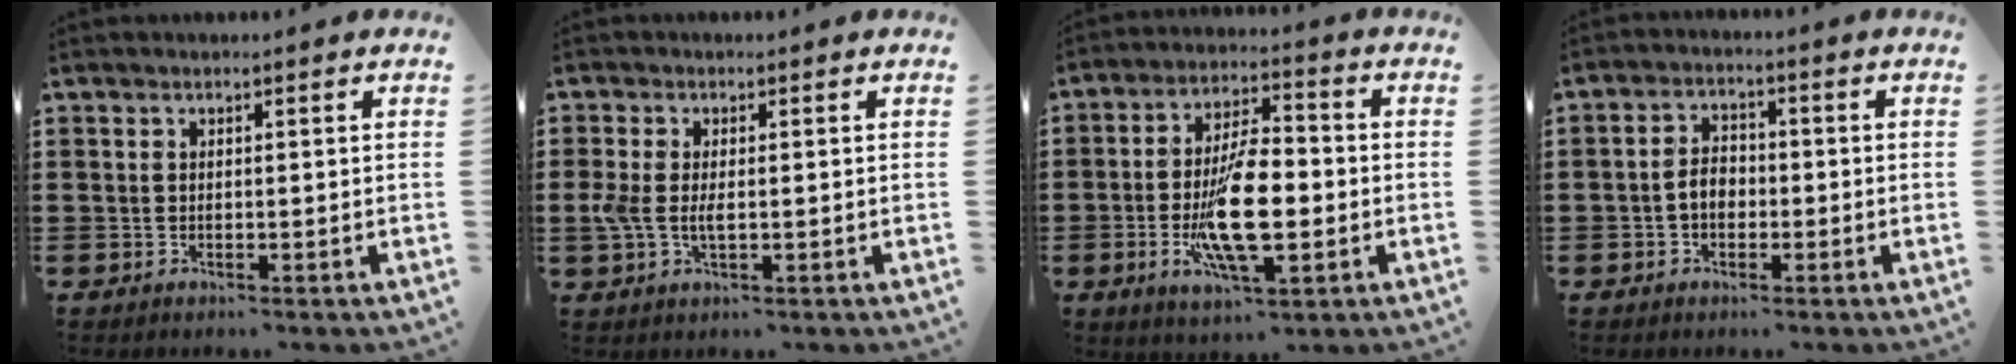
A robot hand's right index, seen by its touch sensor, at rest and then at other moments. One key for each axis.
{"total": 3.7, "fx": -0.4, "fy": 1.7, "fz": 3.2, "tx": -0.080, "ty": -0.004, "tz": -0.013}
{"total": 12.6, "fx": -2.5, "fy": 4.7, "fz": 11.4, "tx": -0.231, "ty": -0.008, "tz": -0.044}
{"total": 3.6, "fx": -0.9, "fy": 2.4, "fz": 2.5, "tx": -0.057, "ty": 0.005, "tz": -0.020}